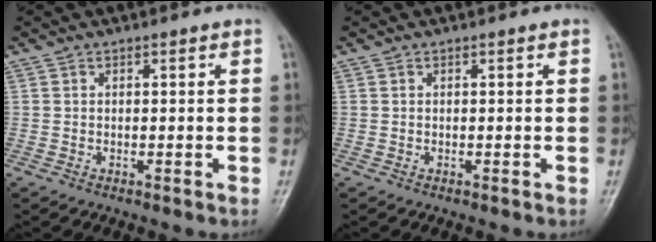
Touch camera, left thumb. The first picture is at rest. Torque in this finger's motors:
{"motor_torque": [-0.01, 0.01, -0.01, -0.05, 0.00]}